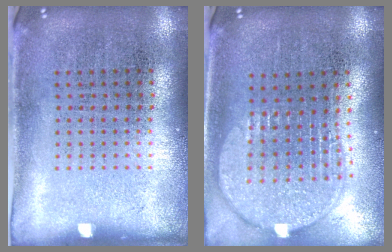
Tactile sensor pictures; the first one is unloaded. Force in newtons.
{"total": 2.0, "press": 1.7, "slide": 1.1}